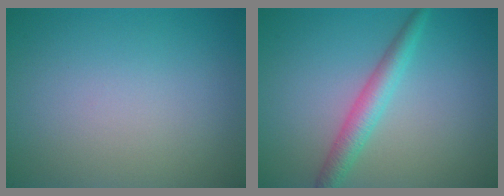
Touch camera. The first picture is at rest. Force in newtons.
{"total": 2.9, "press": 2.9, "slide": 0.0}